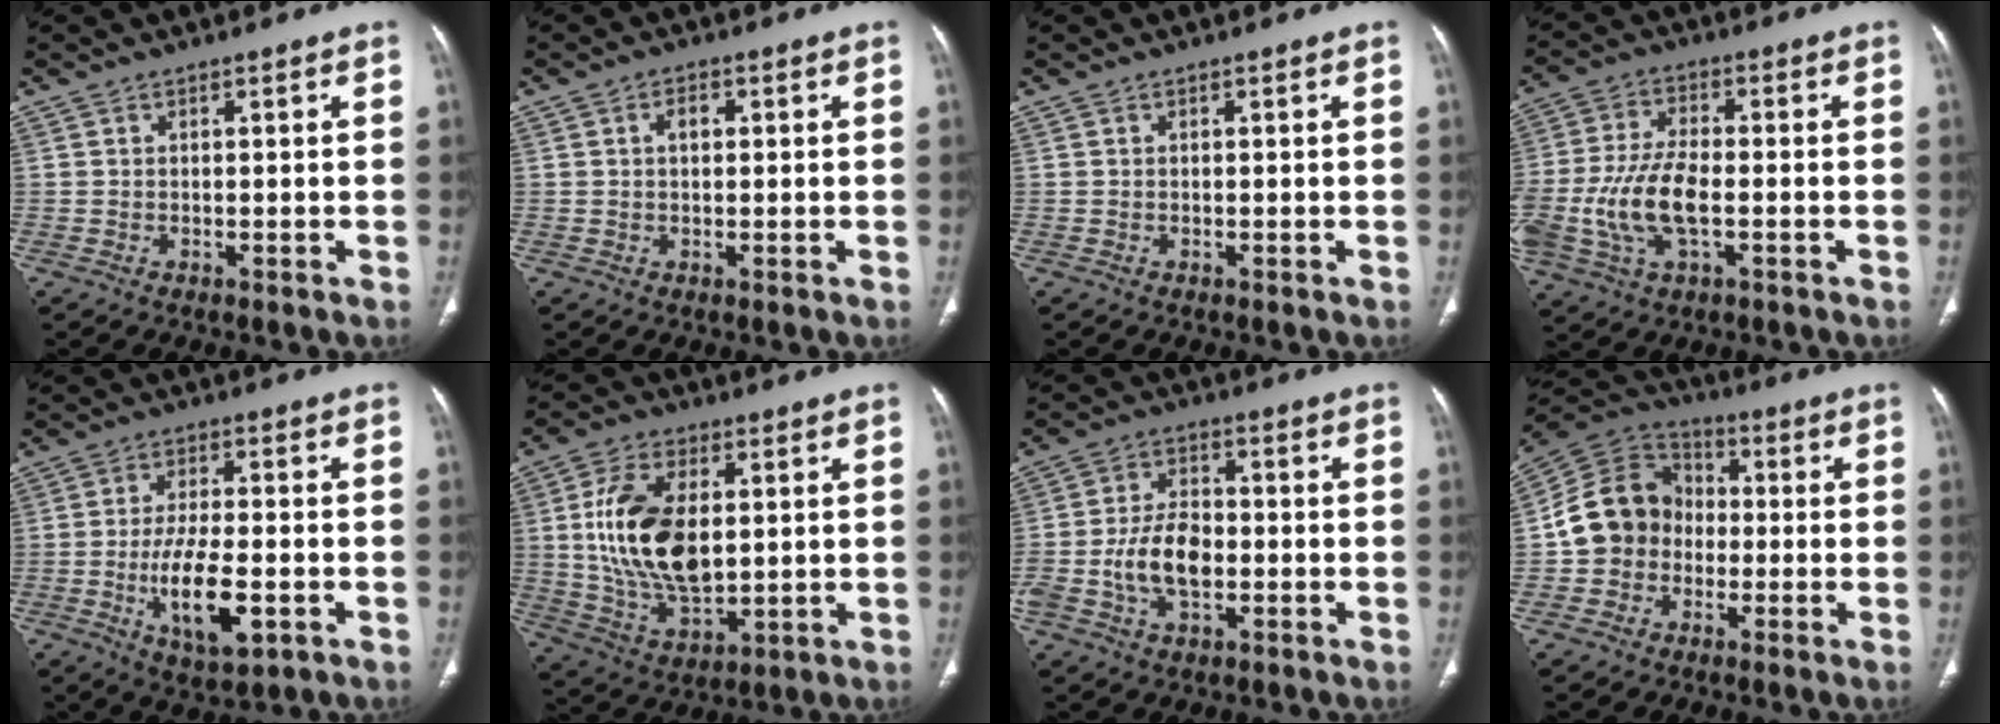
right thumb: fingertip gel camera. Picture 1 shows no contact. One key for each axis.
{"total": 2.4, "fx": 0.4, "fy": 1.5, "fz": 1.8, "tx": -0.028, "ty": 0.009, "tz": 0.007}
{"total": 0.0}
{"total": 13.4, "fx": -3.0, "fy": 6.5, "fz": 11.4, "tx": -0.253, "ty": 0.012, "tz": -0.052}
{"total": 11.4, "fx": -3.3, "fy": 4.5, "fz": 9.9, "tx": -0.174, "ty": 0.000, "tz": -0.052}
{"total": 17.2, "fx": 2.1, "fy": 9.7, "fz": 14.0, "tx": -0.254, "ty": -0.011, "tz": 0.048}
{"total": 9.6, "fx": -2.1, "fy": 5.7, "fz": 7.4, "tx": -0.135, "ty": 0.019, "tz": -0.040}
{"total": 12.5, "fx": -1.7, "fy": 10.9, "fz": 5.8, "tx": -0.089, "ty": 0.035, "tz": -0.044}